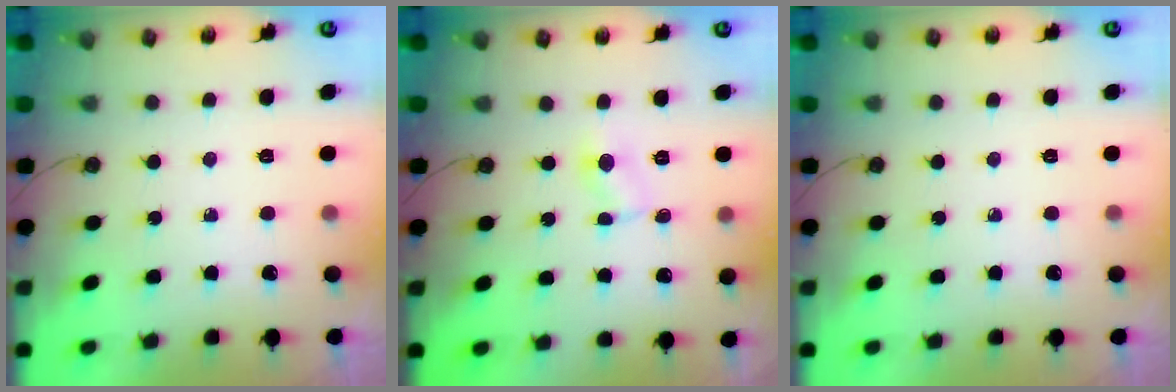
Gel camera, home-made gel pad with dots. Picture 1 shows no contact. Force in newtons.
{"total": 2.7, "press": 2.7, "slide": 0.3}
{"total": 0.0}